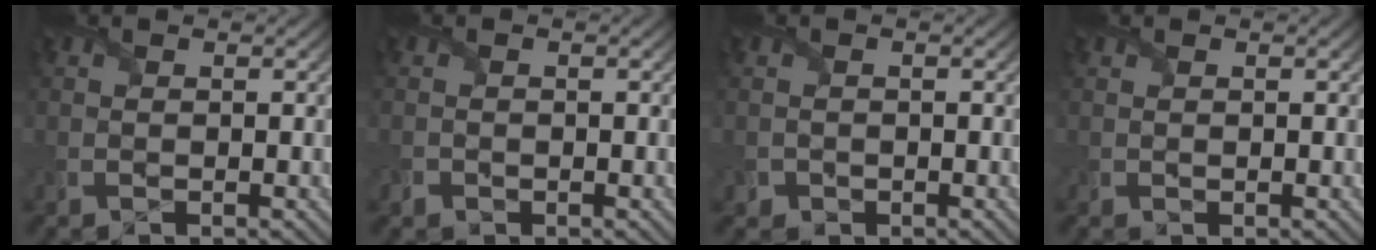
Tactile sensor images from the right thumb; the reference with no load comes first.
{"total": 0.8, "force": [-0.4, 0.7, -0.2], "torque": [0.006, -0.002, -0.011]}
{"total": 1.1, "force": [-0.3, 1.0, -0.3], "torque": [0.012, 0.000, -0.006]}
{"total": 0.5, "force": [0.4, 0.4, -0.1], "torque": [0.002, 0.000, 0.006]}